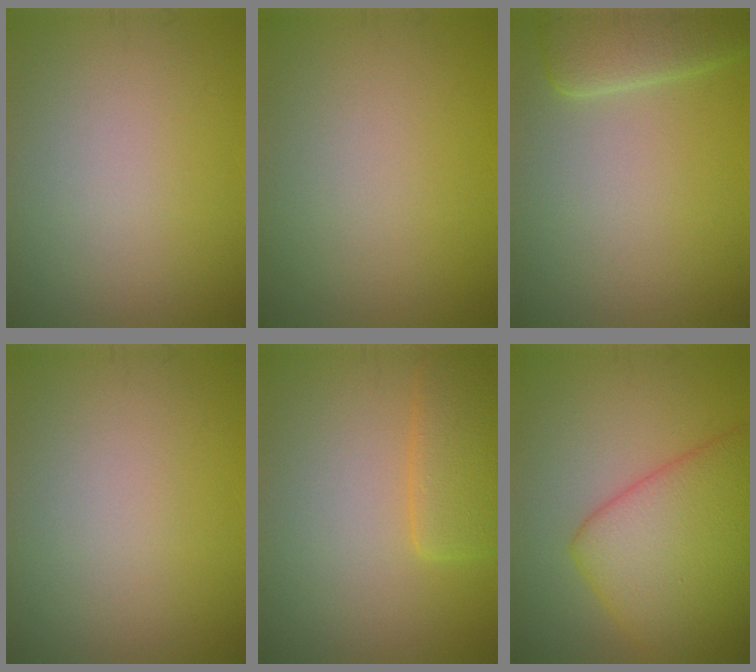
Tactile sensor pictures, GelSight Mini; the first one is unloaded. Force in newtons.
{"total": 0.0}
{"total": 4.2, "press": 4.1, "slide": 0.4}
{"total": 0.0}
{"total": 3.5, "press": 3.5, "slide": 0.3}
{"total": 8.9, "press": 8.9, "slide": 0.3}